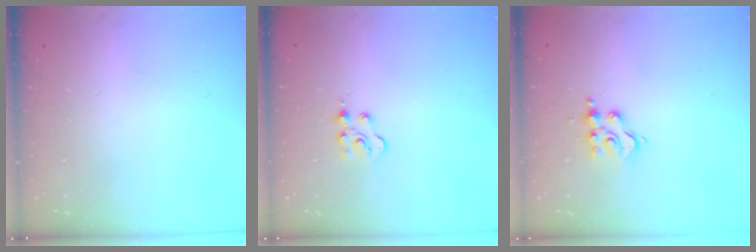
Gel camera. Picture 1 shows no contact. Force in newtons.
{"total": 3.3, "press": 3.3, "slide": 0.3}
{"total": 7.9, "press": 7.8, "slide": 0.7}